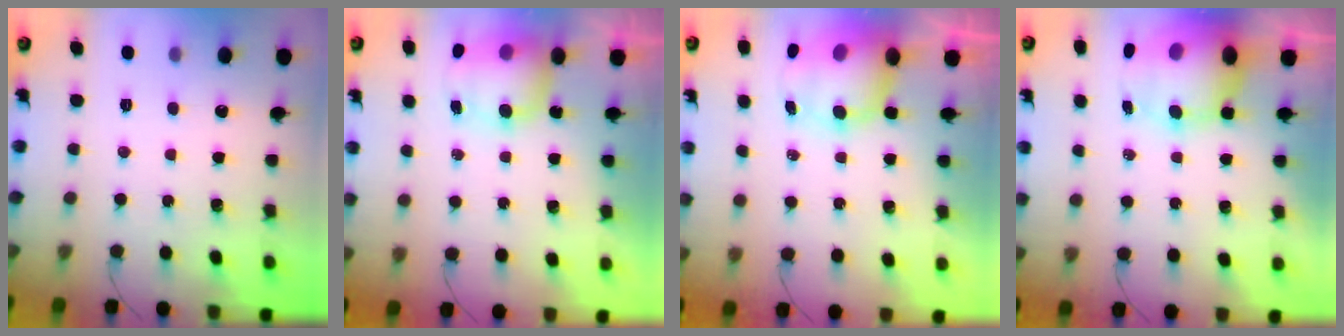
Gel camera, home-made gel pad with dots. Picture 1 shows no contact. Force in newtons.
{"total": 7.5, "press": 7.4, "slide": 0.9}
{"total": 10.4, "press": 10.1, "slide": 2.5}
{"total": 10.4, "press": 10.0, "slide": 2.6}